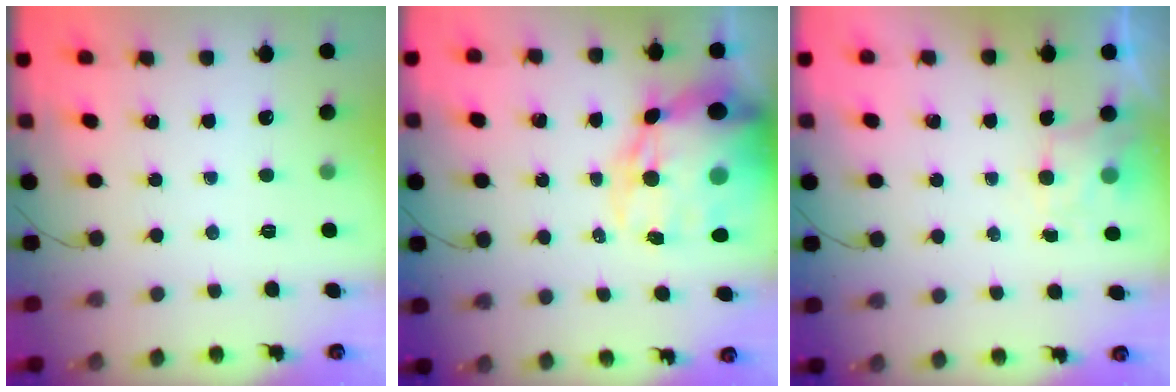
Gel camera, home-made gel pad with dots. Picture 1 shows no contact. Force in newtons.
{"total": 23.1, "press": 22.6, "slide": 4.8}
{"total": 1.9, "press": 1.6, "slide": 1.0}